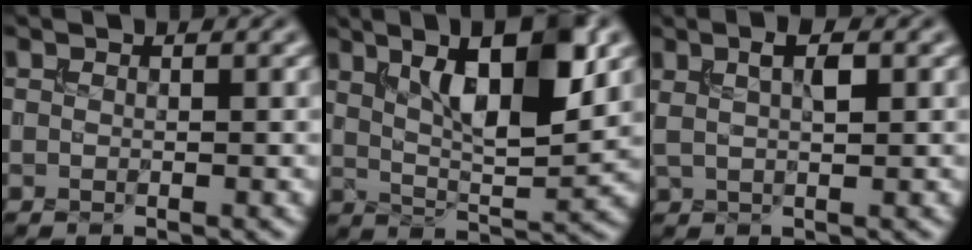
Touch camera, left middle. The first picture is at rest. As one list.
[{"total": 9.3, "force": [3.6, 2.9, 8.0], "torque": [-0.128, 0.005, 0.064]}, {"total": 2.4, "force": [0.7, 0.7, 2.2], "torque": [-0.038, 0.005, 0.016]}]